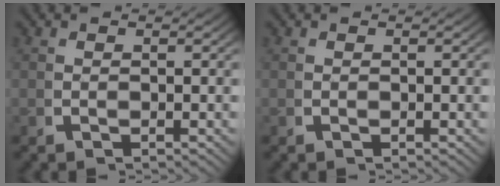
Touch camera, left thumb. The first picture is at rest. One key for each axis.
{"total": 0.0}